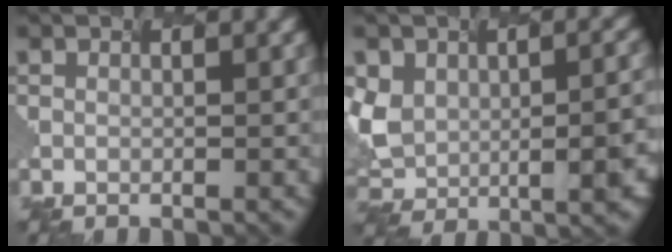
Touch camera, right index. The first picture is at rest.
{"total": 10.2, "force": [-0.6, 6.8, 7.5], "torque": [-0.145, -0.019, 0.005]}